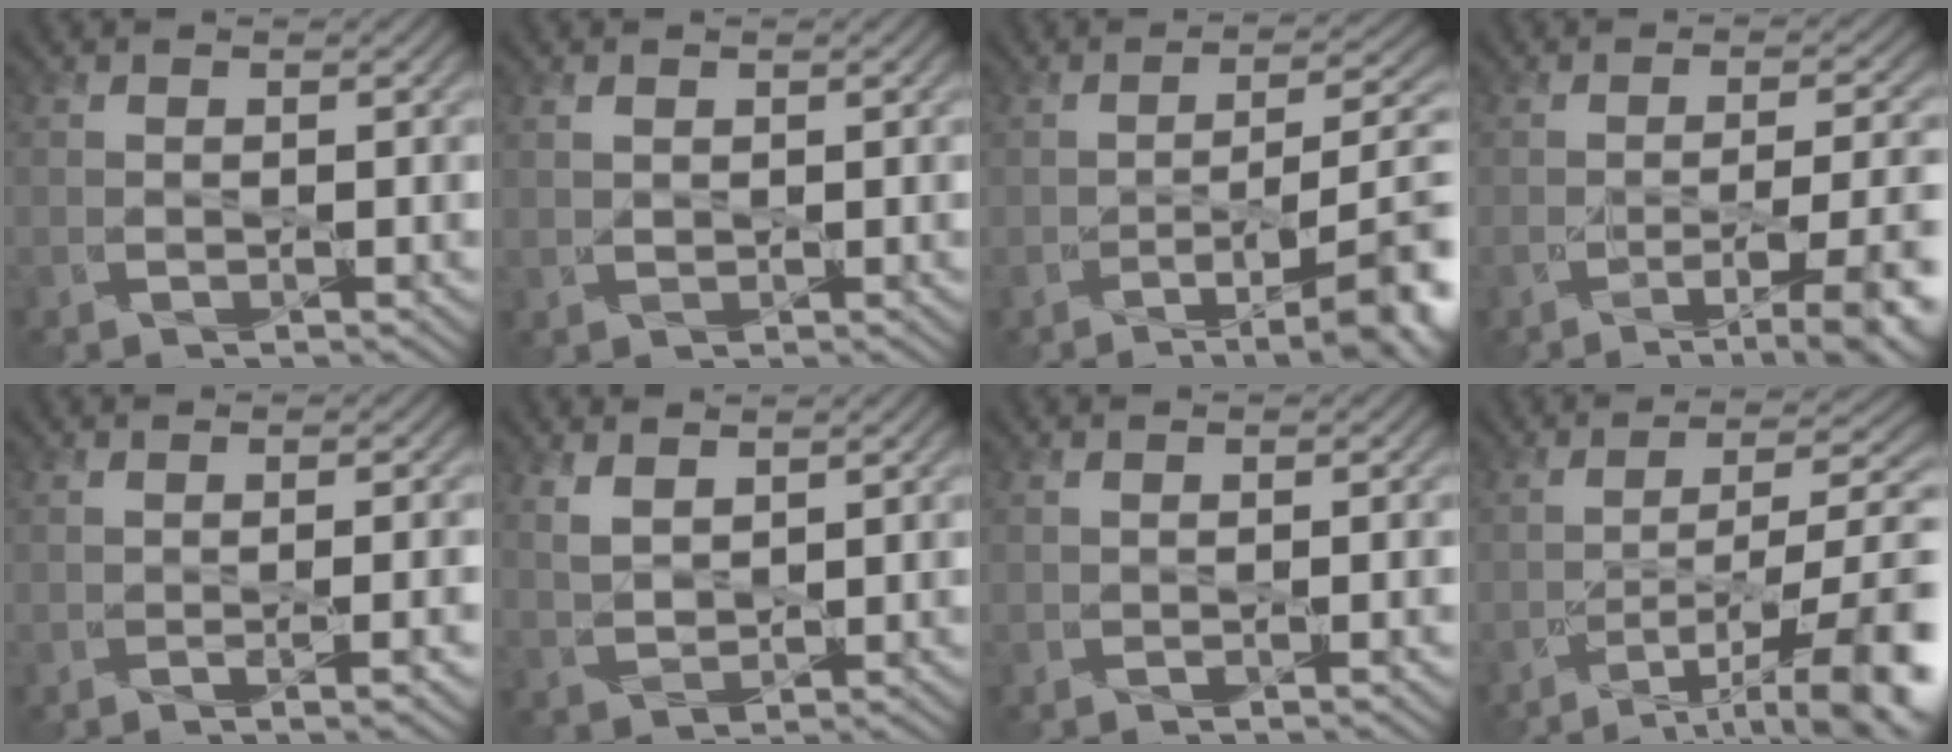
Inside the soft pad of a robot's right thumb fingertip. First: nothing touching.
{"total": 0.9, "force": [0.8, 0.4, -0.2], "torque": [0.006, 0.003, 0.019]}
{"total": 10.2, "force": [-5.1, 2.6, 8.5], "torque": [-0.122, 0.004, -0.071]}
{"total": 8.5, "force": [-4.6, 2.1, 6.9], "torque": [-0.093, 0.001, -0.056]}
{"total": 2.4, "force": [-0.9, 0.4, 2.2], "torque": [-0.031, -0.001, -0.008]}
{"total": 3.0, "force": [2.5, 1.2, 1.0], "torque": [-0.029, 0.001, 0.058]}
{"total": 0.6, "force": [-0.3, 0.1, 0.5], "torque": [-0.005, -0.001, 0.000]}
{"total": 13.0, "force": [-7.2, 3.7, 10.3], "torque": [-0.144, 0.001, -0.106]}